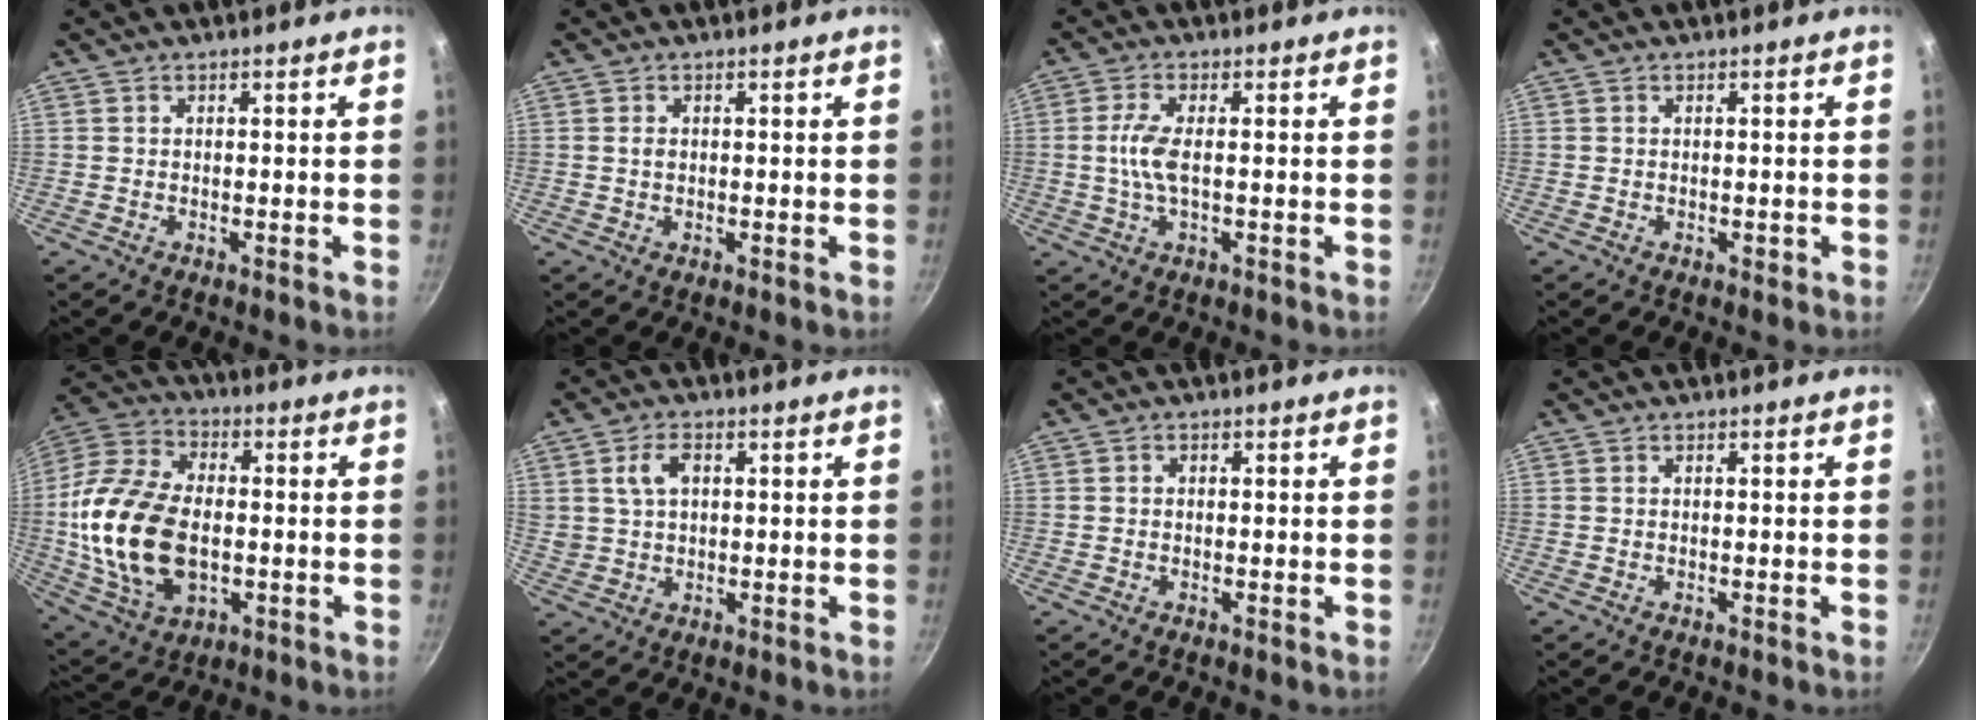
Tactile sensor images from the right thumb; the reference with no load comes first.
{"total": 1.2, "force": [0.1, 0.9, 0.8], "torque": [-0.013, 0.000, 0.001]}
{"total": 5.1, "force": [-0.2, 1.7, 4.8], "torque": [-0.112, 0.003, -0.007]}
{"total": 0.9, "force": [-0.2, 0.7, 0.5], "torque": [-0.003, 0.001, -0.004]}
{"total": 21.5, "force": [-1.5, 13.6, 16.5], "torque": [-0.317, 0.016, -0.026]}
{"total": 5.4, "force": [1.6, 3.6, 3.7], "torque": [-0.055, 0.002, 0.033]}
{"total": 0.7, "force": [0.0, 0.6, 0.3], "torque": [-0.005, 0.004, -0.001]}
{"total": 0.0}